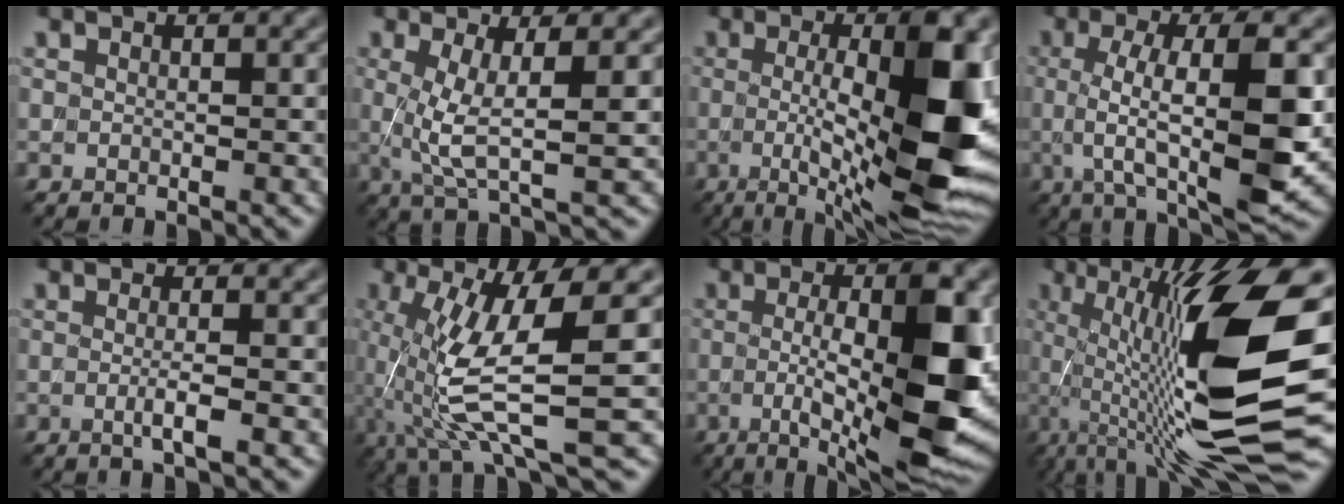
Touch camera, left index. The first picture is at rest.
{"total": 4.7, "force": [0.6, 1.1, 4.6], "torque": [-0.094, 0.001, 0.010]}
{"total": 12.4, "force": [-0.3, 3.2, 12.0], "torque": [-0.184, -0.013, -0.002]}
{"total": 9.1, "force": [-0.2, 2.7, 8.7], "torque": [-0.142, -0.005, 0.000]}
{"total": 1.9, "force": [-0.3, 0.4, 1.9], "torque": [-0.032, -0.004, -0.011]}
{"total": 9.5, "force": [-0.3, 2.2, 9.2], "torque": [-0.186, -0.013, -0.002]}
{"total": 11.6, "force": [-1.2, 2.8, 11.2], "torque": [-0.174, -0.004, -0.021]}
{"total": 14.9, "force": [0.2, 3.7, 14.4], "torque": [-0.227, 0.005, 0.007]}